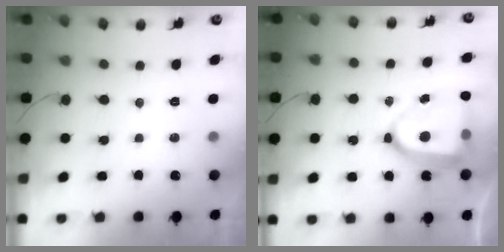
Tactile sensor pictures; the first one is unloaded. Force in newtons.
{"total": 15.4, "press": 15.3, "slide": 1.2}